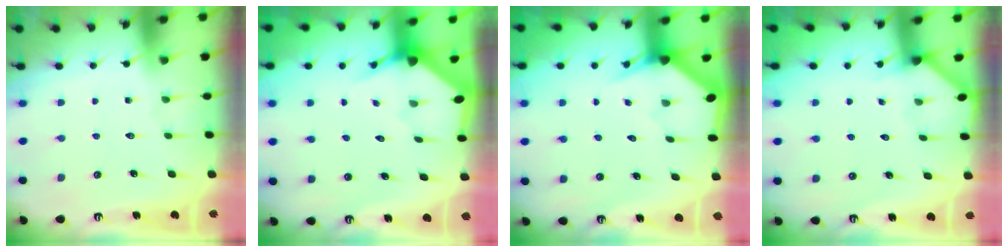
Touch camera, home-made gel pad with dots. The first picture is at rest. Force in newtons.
{"total": 2.9, "press": 2.9, "slide": 0.2}
{"total": 3.1, "press": 3.1, "slide": 0.1}
{"total": 1.4, "press": 1.4, "slide": 0.1}